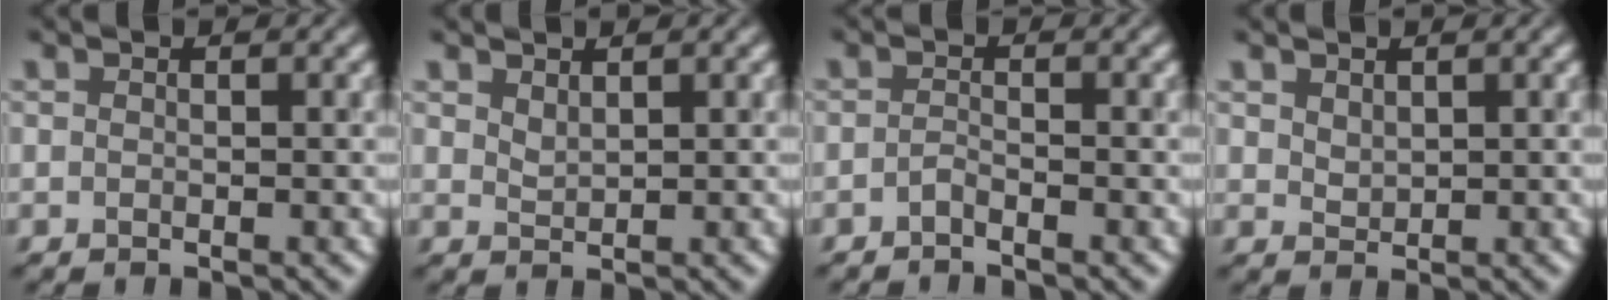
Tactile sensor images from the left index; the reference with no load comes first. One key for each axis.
{"total": 0.9, "fx": 0.8, "fy": 0.2, "fz": 0.2, "tx": -0.007, "ty": 0.004, "tz": 0.021}
{"total": 0.8, "fx": -0.7, "fy": 0.0, "fz": 0.3, "tx": -0.007, "ty": 0.005, "tz": -0.014}
{"total": 1.0, "fx": 0.7, "fy": 0.7, "fz": 0.3, "tx": -0.003, "ty": 0.002, "tz": 0.019}